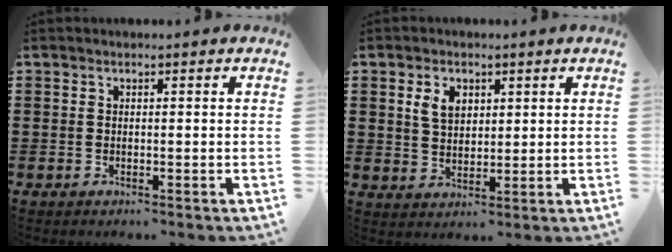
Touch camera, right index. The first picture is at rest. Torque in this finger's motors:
{"motor_torque": [0.12, -0.11, 0.12, 0.08]}